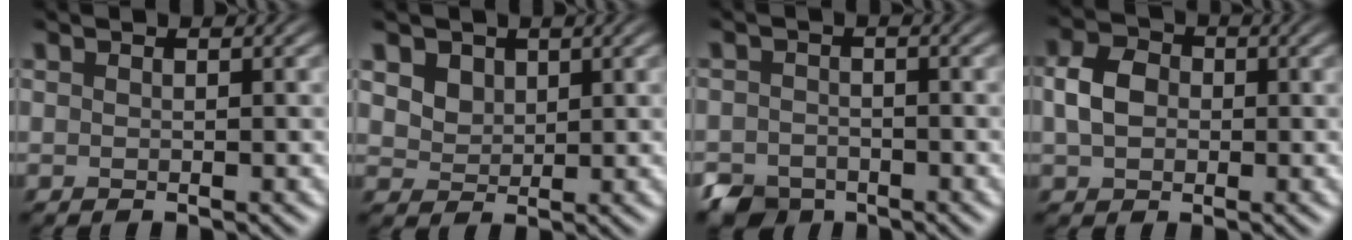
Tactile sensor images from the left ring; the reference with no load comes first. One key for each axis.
{"total": 2.7, "fx": 0.8, "fy": 2.2, "fz": 1.3, "tx": -0.042, "ty": -0.022, "tz": 0.021}
{"total": 2.6, "fx": -2.0, "fy": 1.7, "fz": 0.1, "tx": -0.004, "ty": -0.007, "tz": -0.040}
{"total": 3.2, "fx": -1.2, "fy": 2.5, "fz": 1.7, "tx": -0.041, "ty": -0.001, "tz": -0.033}